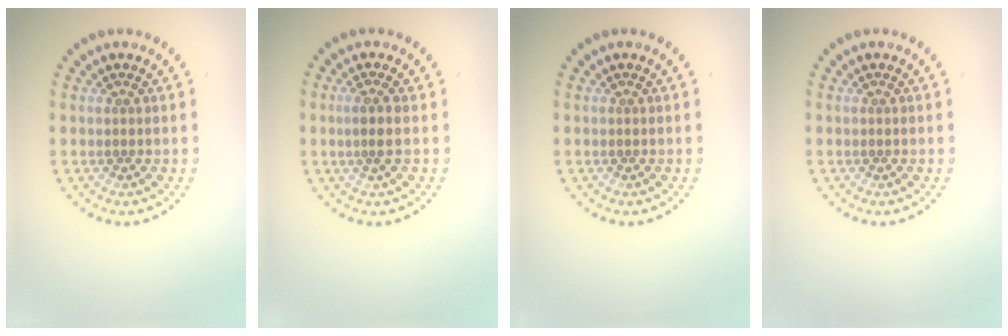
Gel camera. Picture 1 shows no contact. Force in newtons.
{"total": 1.6, "press": 1.4, "slide": 0.8}
{"total": 0.0}
{"total": 0.0}